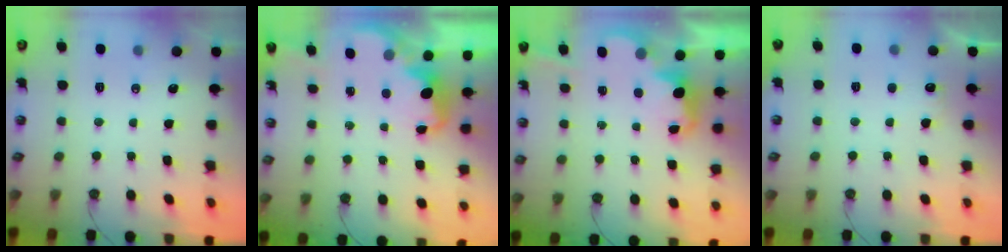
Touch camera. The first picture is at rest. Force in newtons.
{"total": 2.1, "press": 2.0, "slide": 0.6}
{"total": 2.5, "press": 2.5, "slide": 0.6}
{"total": 5.3, "press": 5.2, "slide": 1.2}